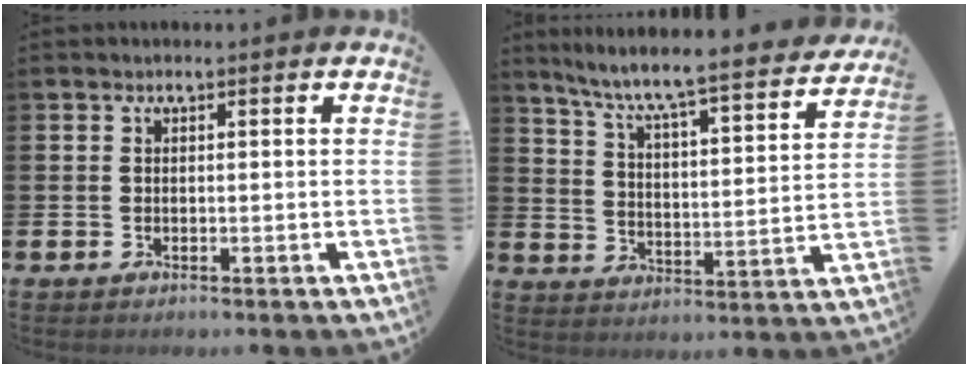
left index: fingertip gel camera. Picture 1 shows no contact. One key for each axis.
{"total": 7.5, "fx": 6.9, "fy": 0.3, "fz": 3.1, "tx": -0.084, "ty": -0.060, "tz": 0.109}